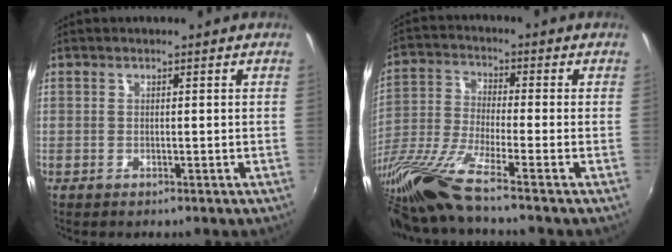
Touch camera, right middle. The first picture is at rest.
{"total": 13.1, "force": [-10.4, -1.1, 7.9], "torque": [-0.161, -0.043, -0.202]}